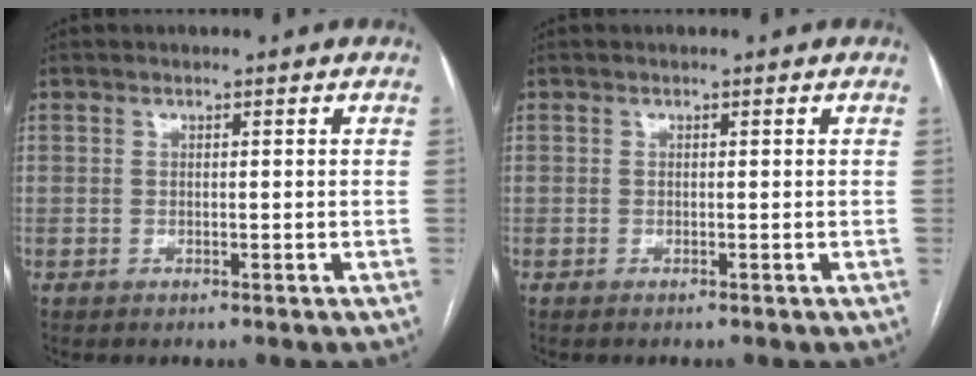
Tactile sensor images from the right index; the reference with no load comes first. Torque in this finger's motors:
{"motor_torque": [-0.24, 0.00, -0.03, 0.00]}